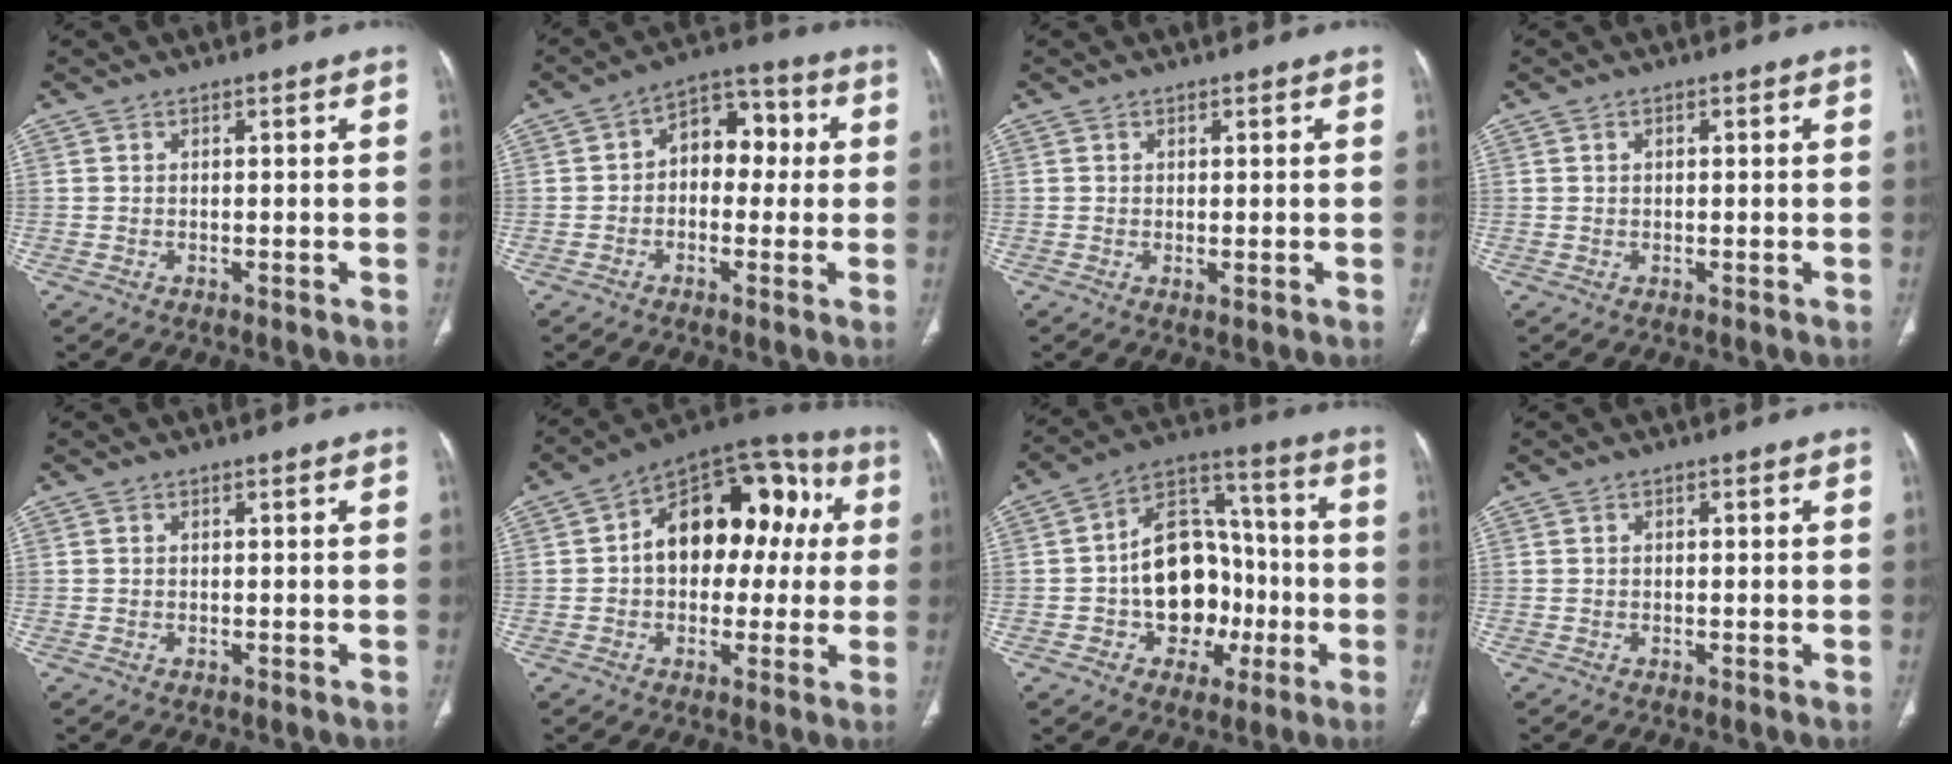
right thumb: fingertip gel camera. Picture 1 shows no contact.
{"total": 9.5, "force": [0.6, 6.4, 7.0], "torque": [-0.063, 0.034, -0.003]}
{"total": 0.8, "force": [-0.1, 0.4, 0.7], "torque": [-0.018, -0.006, 0.002]}
{"total": 0.7, "force": [0.2, 0.4, 0.5], "torque": [-0.009, 0.003, 0.003]}
{"total": 0.0}
{"total": 19.5, "force": [2.4, 12.7, 14.6], "torque": [-0.160, 0.049, 0.026]}
{"total": 17.4, "force": [-3.0, 12.6, 11.6], "torque": [-0.134, 0.045, -0.043]}
{"total": 0.6, "force": [0.1, 0.3, 0.5], "torque": [-0.010, 0.000, 0.002]}